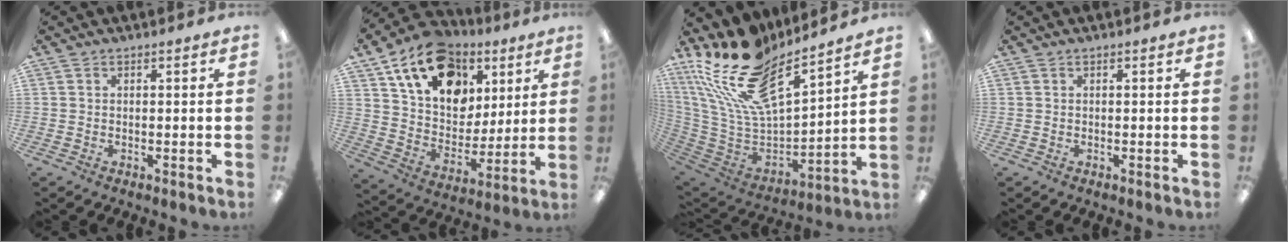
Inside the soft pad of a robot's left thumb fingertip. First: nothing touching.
{"total": 18.5, "force": [10.1, 12.5, 9.2], "torque": [-0.159, -0.039, 0.188]}
{"total": 22.1, "force": [15.8, 8.8, 12.8], "torque": [-0.248, -0.109, 0.278]}
{"total": 0.0}